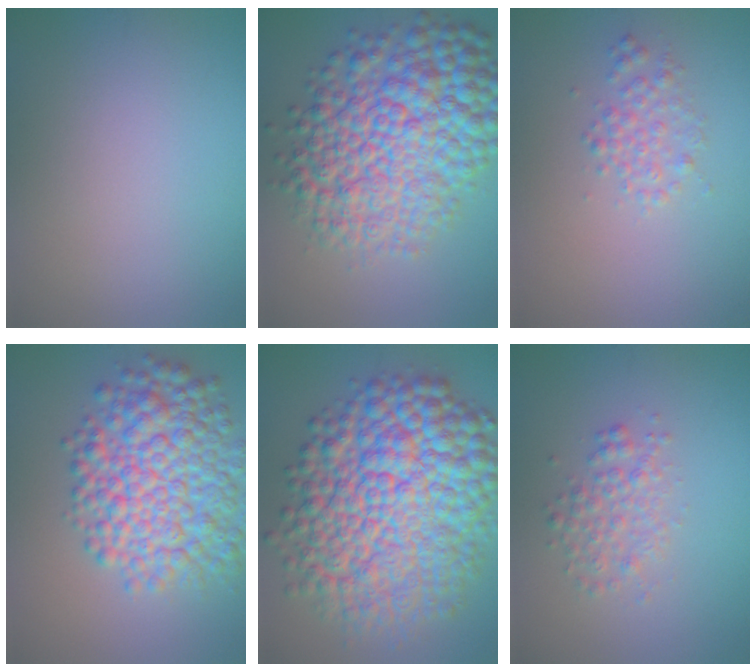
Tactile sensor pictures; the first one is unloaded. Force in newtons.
{"total": 11.4, "press": 11.4, "slide": 0.2}
{"total": 1.9, "press": 1.9, "slide": 0.0}
{"total": 8.5, "press": 8.5, "slide": 0.1}
{"total": 14.3, "press": 14.3, "slide": 0.1}
{"total": 2.5, "press": 2.5, "slide": 0.1}